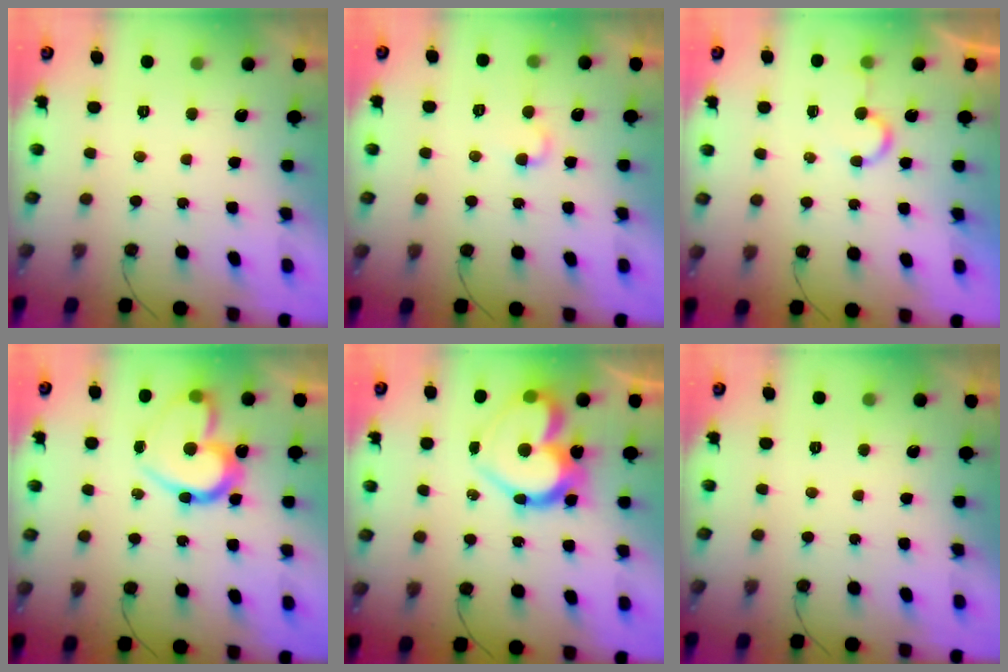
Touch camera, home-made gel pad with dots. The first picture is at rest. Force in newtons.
{"total": 4.0, "press": 3.9, "slide": 0.4}
{"total": 5.0, "press": 5.0, "slide": 0.5}
{"total": 16.6, "press": 16.5, "slide": 1.8}
{"total": 18.0, "press": 17.9, "slide": 1.8}
{"total": 0.0}